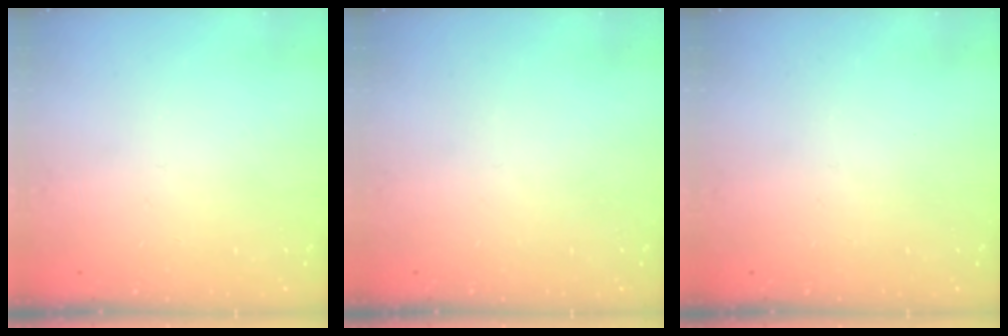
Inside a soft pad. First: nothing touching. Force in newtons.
{"total": 0.0}
{"total": 0.0}